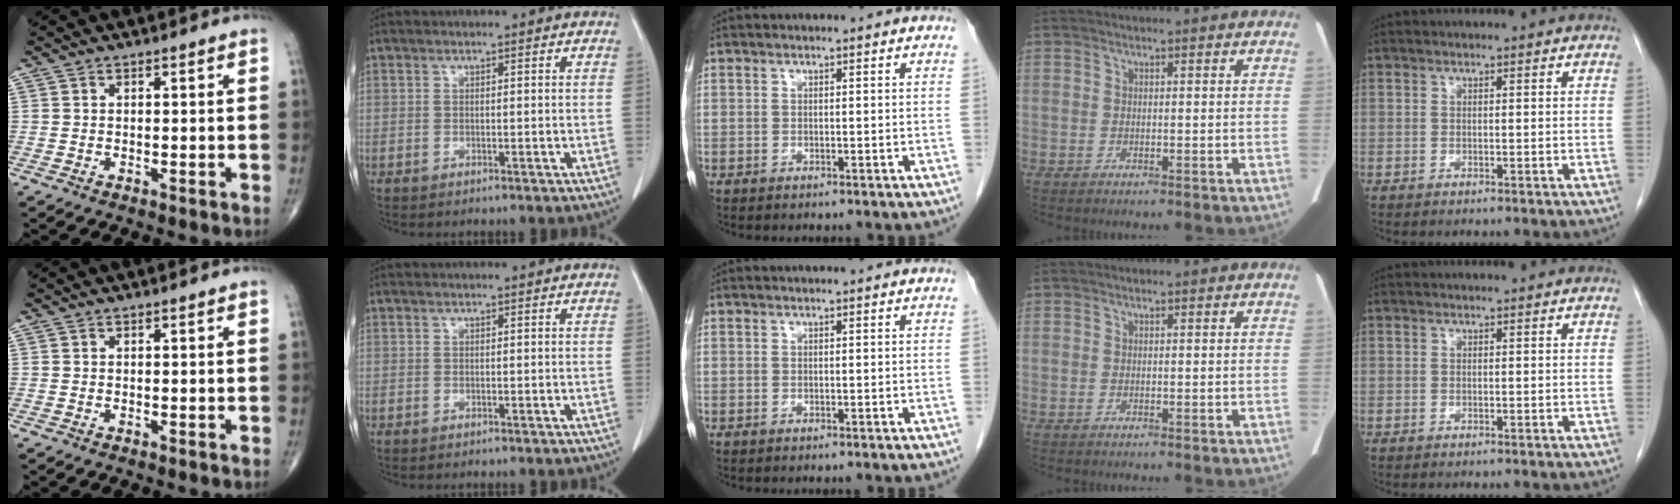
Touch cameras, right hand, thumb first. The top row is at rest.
{}